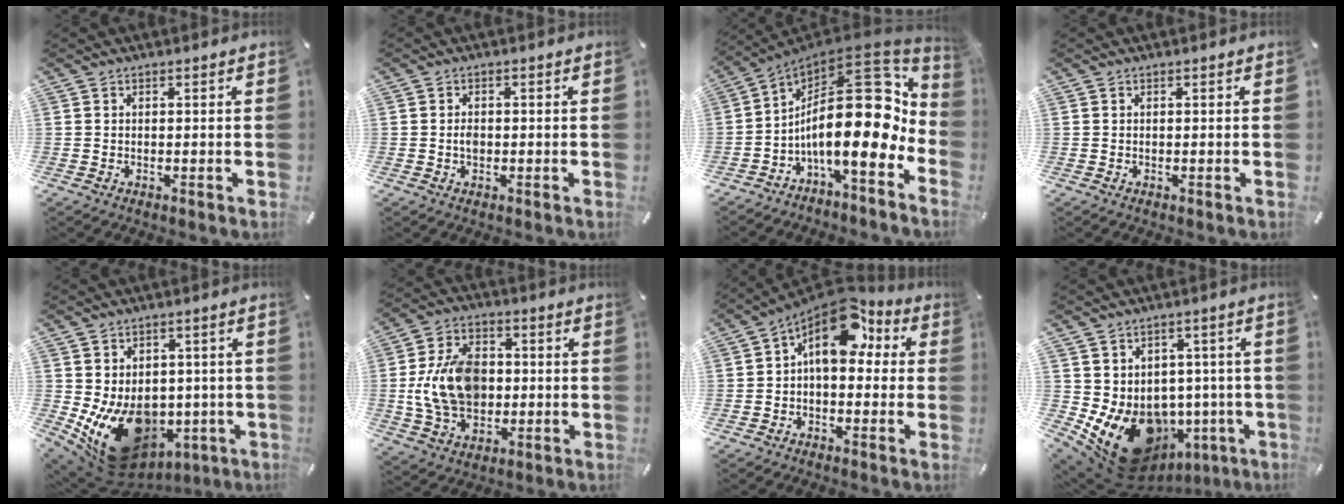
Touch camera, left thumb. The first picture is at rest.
{"total": 1.2, "force": [-0.2, 0.7, 0.9], "torque": [-0.019, 0.001, -0.004]}
{"total": 26.2, "force": [1.7, 11.3, 23.6], "torque": [-0.394, -0.050, 0.031]}
{"total": 0.0}
{"total": 15.3, "force": [-3.8, 11.7, 9.1], "torque": [-0.141, 0.001, -0.047]}
{"total": 14.6, "force": [-0.5, 11.1, 9.4], "torque": [-0.184, 0.014, -0.008]}
{"total": 11.9, "force": [5.3, 7.3, 7.8], "torque": [-0.130, -0.034, 0.096]}
{"total": 13.7, "force": [-5.8, 9.5, 7.9], "torque": [-0.146, 0.007, -0.087]}